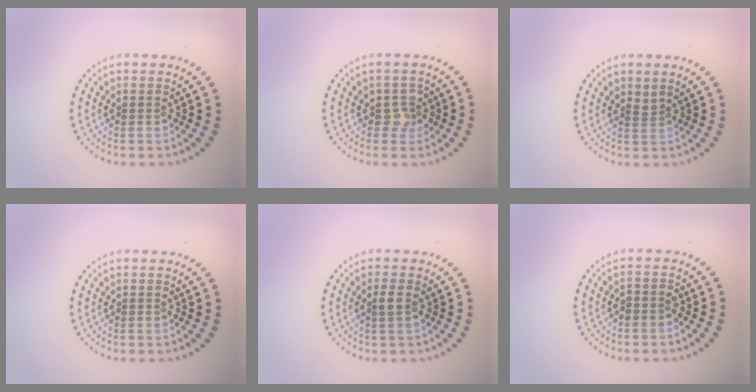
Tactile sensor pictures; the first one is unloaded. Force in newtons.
{"total": 1.7, "press": 1.4, "slide": 0.8}
{"total": 0.5, "press": 0.3, "slide": 0.4}
{"total": 0.0}
{"total": 1.1, "press": 1.0, "slide": 0.6}
{"total": 1.2, "press": 1.0, "slide": 0.5}